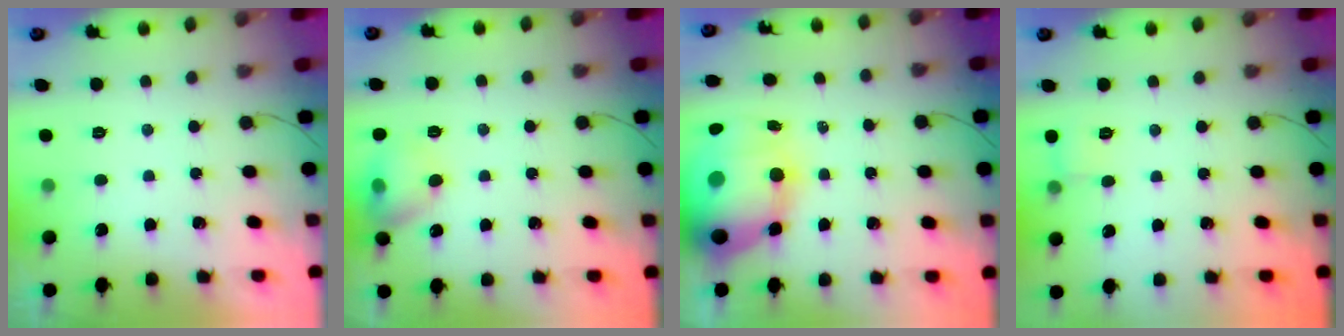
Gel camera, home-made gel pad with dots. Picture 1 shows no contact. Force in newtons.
{"total": 9.4, "press": 9.3, "slide": 1.3}
{"total": 22.6, "press": 22.0, "slide": 5.0}
{"total": 6.7, "press": 6.4, "slide": 2.0}